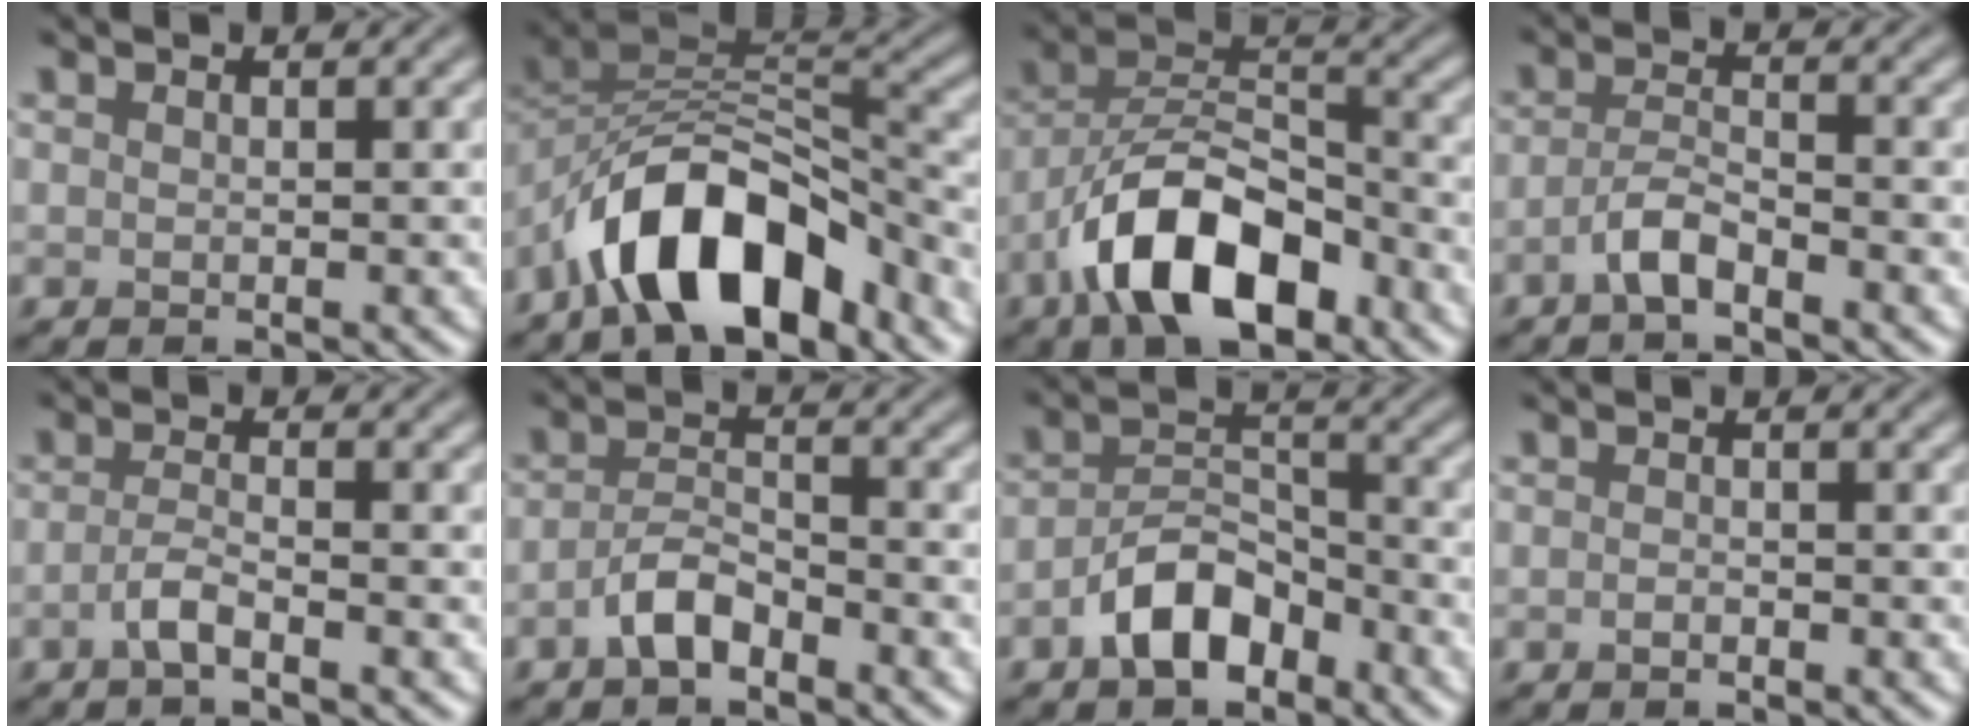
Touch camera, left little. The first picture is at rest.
{"total": 10.1, "force": [-6.3, 4.3, 6.6], "torque": [-0.096, 0.012, -0.117]}
{"total": 9.7, "force": [-5.5, 4.4, 6.7], "torque": [-0.112, 0.016, -0.106]}
{"total": 2.6, "force": [-1.6, 0.6, 1.9], "torque": [-0.041, 0.006, -0.039]}
{"total": 2.1, "force": [-1.1, 0.4, 1.7], "torque": [-0.036, 0.003, -0.028]}
{"total": 2.9, "force": [-1.9, 1.1, 1.9], "torque": [-0.040, 0.009, -0.042]}
{"total": 5.2, "force": [-3.1, 2.7, 3.2], "torque": [-0.051, 0.010, -0.063]}
{"total": 0.6, "force": [-0.4, 0.2, 0.4], "torque": [-0.010, -0.001, -0.007]}